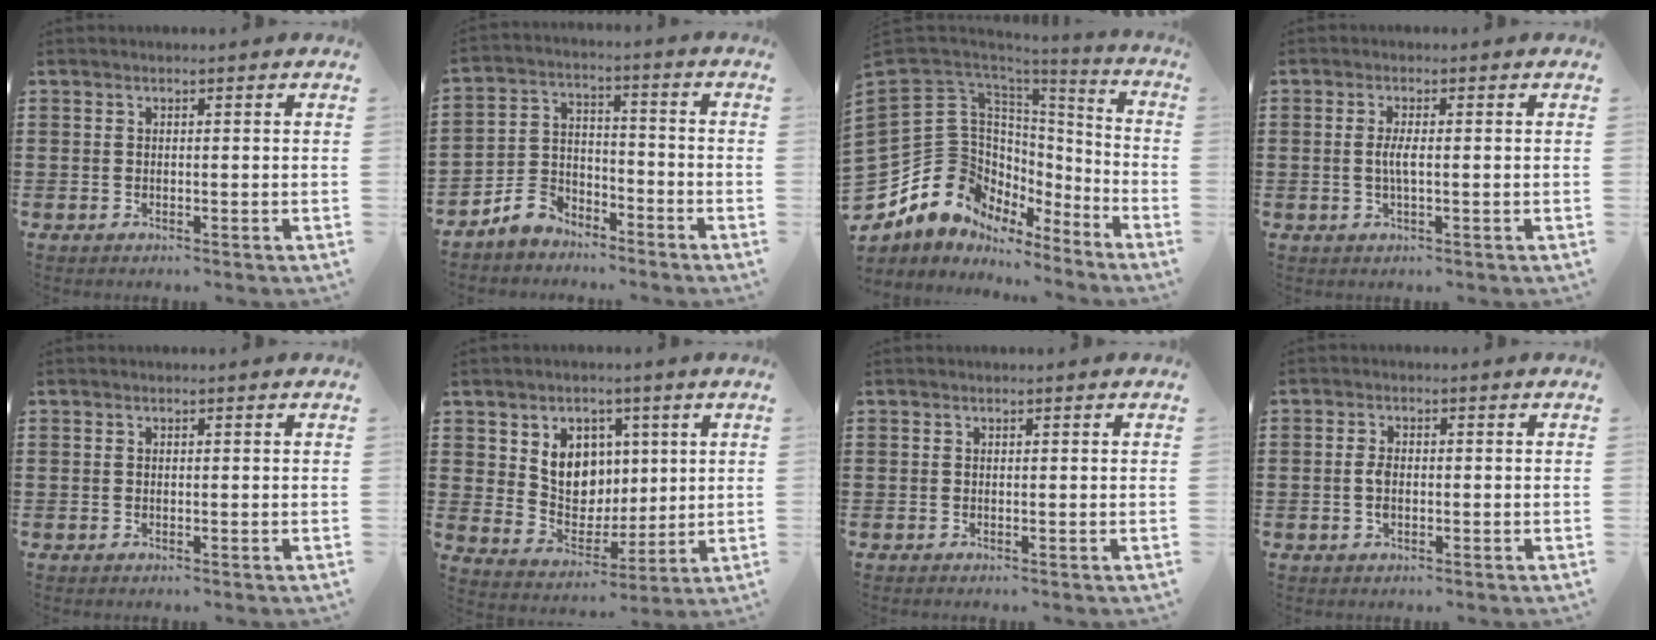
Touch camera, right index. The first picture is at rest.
{"total": 6.2, "force": [-5.3, 2.8, 1.4], "torque": [-0.046, 0.017, -0.110]}
{"total": 14.1, "force": [-3.0, 12.4, 5.9], "torque": [-0.149, -0.020, -0.047]}
{"total": 2.6, "force": [-0.2, 0.4, 2.6], "torque": [-0.055, -0.005, -0.008]}
{"total": 0.0}
{"total": 8.1, "force": [2.9, 7.0, 2.9], "torque": [-0.067, -0.005, 0.055]}
{"total": 0.0}
{"total": 2.3, "force": [-0.3, 1.2, 1.9], "torque": [-0.045, 0.000, -0.008]}